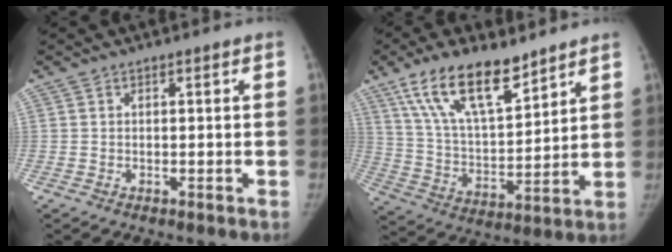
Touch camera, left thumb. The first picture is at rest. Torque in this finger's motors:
{"motor_torque": [0.38, -0.36, 1.35, -1.42, 0.52]}